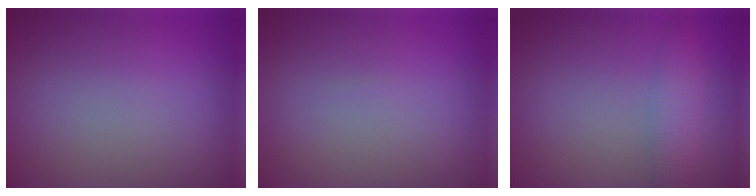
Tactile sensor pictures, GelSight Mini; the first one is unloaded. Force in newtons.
{"total": 0.0}
{"total": 2.8, "press": 2.8, "slide": 0.1}